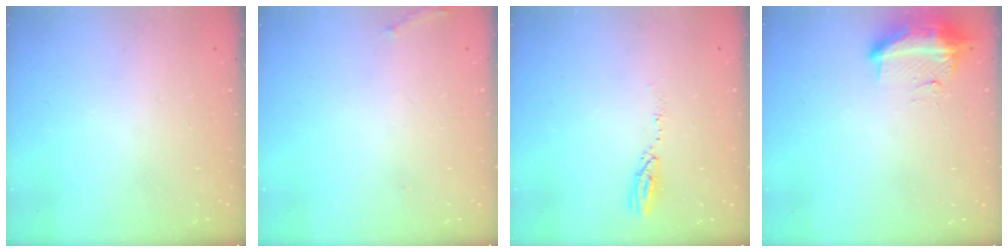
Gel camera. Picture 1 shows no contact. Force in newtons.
{"total": 5.2, "press": 4.9, "slide": 1.8}
{"total": 3.8, "press": 3.8, "slide": 0.2}
{"total": 11.3, "press": 10.3, "slide": 4.7}